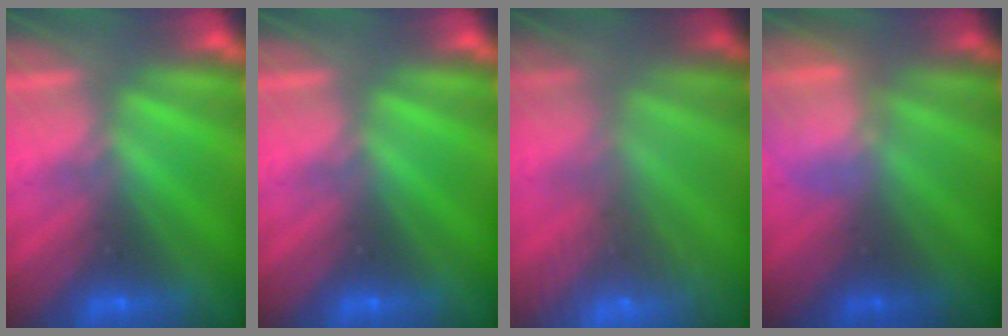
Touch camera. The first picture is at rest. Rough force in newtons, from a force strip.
{"total": 0.0}
{"total": 7.4}
{"total": 3.8}